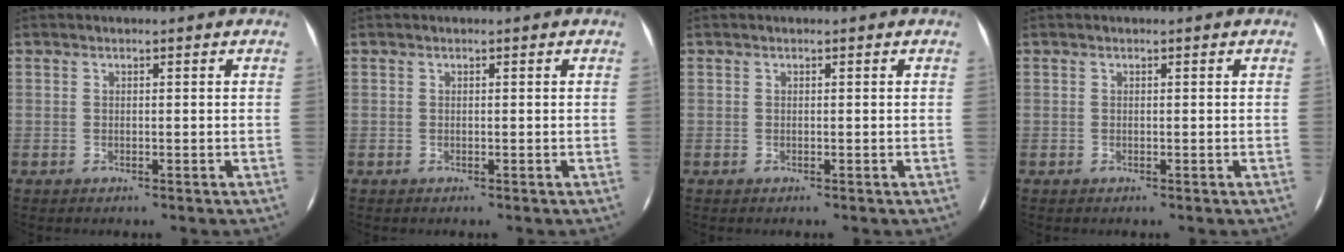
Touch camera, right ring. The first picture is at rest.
{"total": 0.0}
{"total": 0.0}
{"total": 0.0}